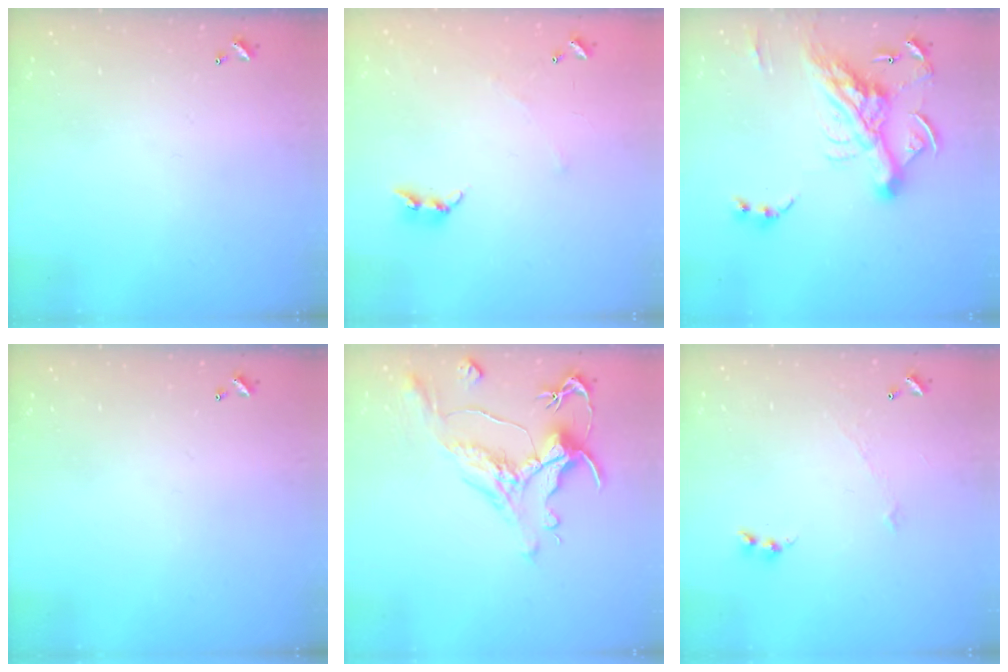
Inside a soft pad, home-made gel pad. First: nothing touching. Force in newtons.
{"total": 3.6, "press": 3.6, "slide": 0.6}
{"total": 18.2, "press": 18.0, "slide": 2.7}
{"total": 0.0}
{"total": 1.7, "press": 0.9, "slide": 1.4}
{"total": 1.9, "press": 1.8, "slide": 0.4}